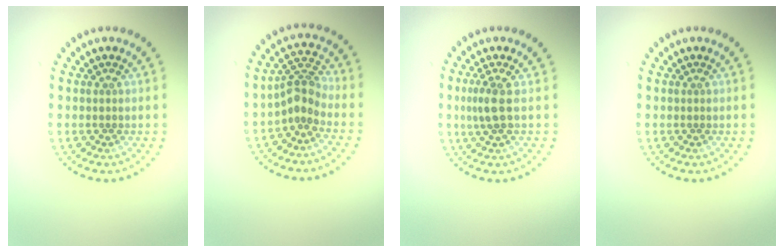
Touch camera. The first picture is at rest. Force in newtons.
{"total": 2.8, "press": 2.1, "slide": 1.8}
{"total": 2.0, "press": 1.6, "slide": 1.2}
{"total": 0.0}